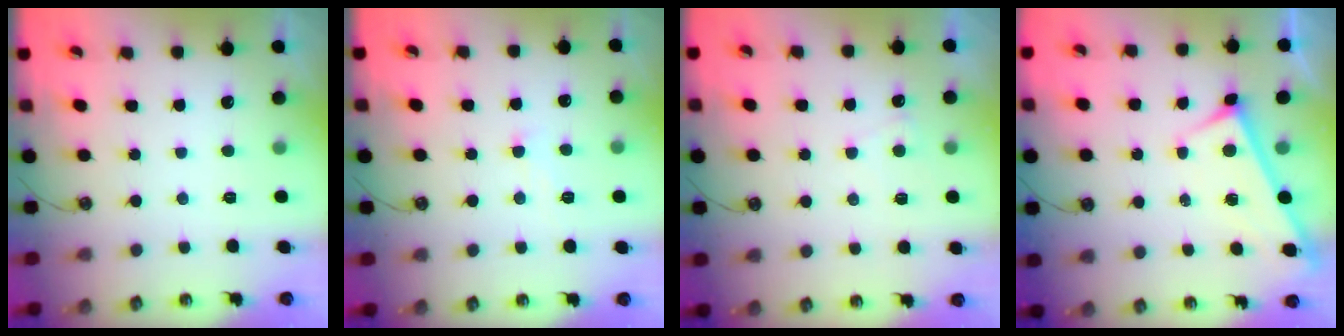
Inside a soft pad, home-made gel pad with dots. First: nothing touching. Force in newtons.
{"total": 1.0, "press": 0.8, "slide": 0.5}
{"total": 5.0, "press": 5.0, "slide": 0.4}
{"total": 3.1, "press": 3.1, "slide": 0.3}